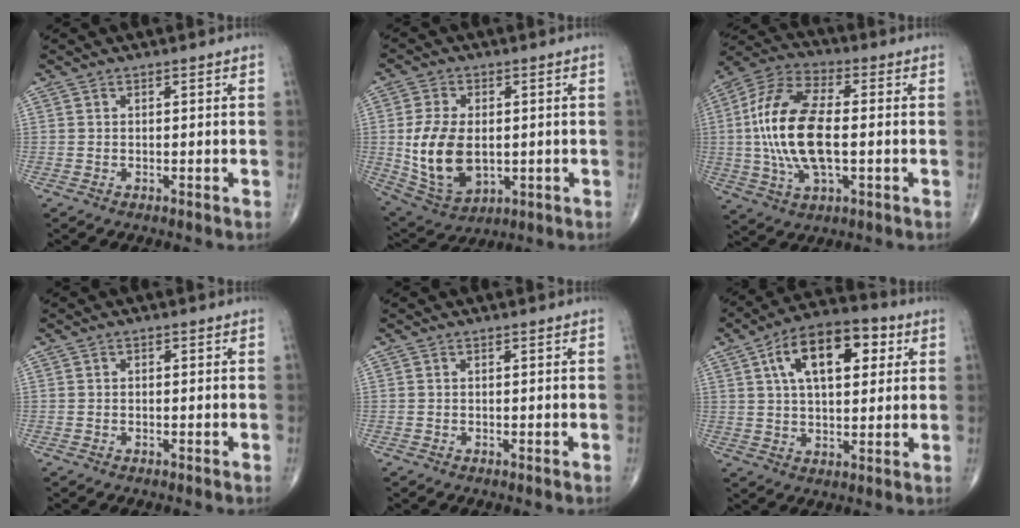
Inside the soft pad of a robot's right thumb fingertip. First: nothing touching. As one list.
[{"total": 13.5, "force": [-0.4, 8.5, 10.5], "torque": [-0.196, -0.008, 0.011]}, {"total": 18.2, "force": [-0.5, 8.5, 16.1], "torque": [-0.333, 0.016, -0.011]}, {"total": 0.5, "force": [0.0, 0.4, 0.3], "torque": [-0.001, 0.001, -0.003]}, {"total": 0.0}, {"total": 15.7, "force": [5.2, 8.0, 12.4], "torque": [-0.177, 0.009, 0.080]}]